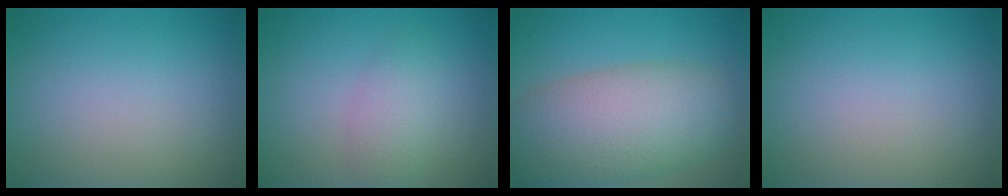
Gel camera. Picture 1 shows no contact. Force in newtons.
{"total": 1.9, "press": 1.9, "slide": 0.1}
{"total": 9.4, "press": 9.4, "slide": 0.6}
{"total": 0.0}